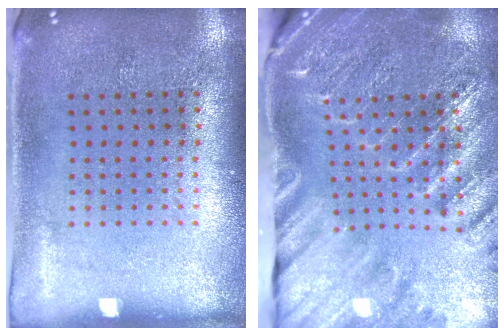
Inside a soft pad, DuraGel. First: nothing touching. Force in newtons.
{"total": 2.9, "press": 2.9, "slide": 0.5}